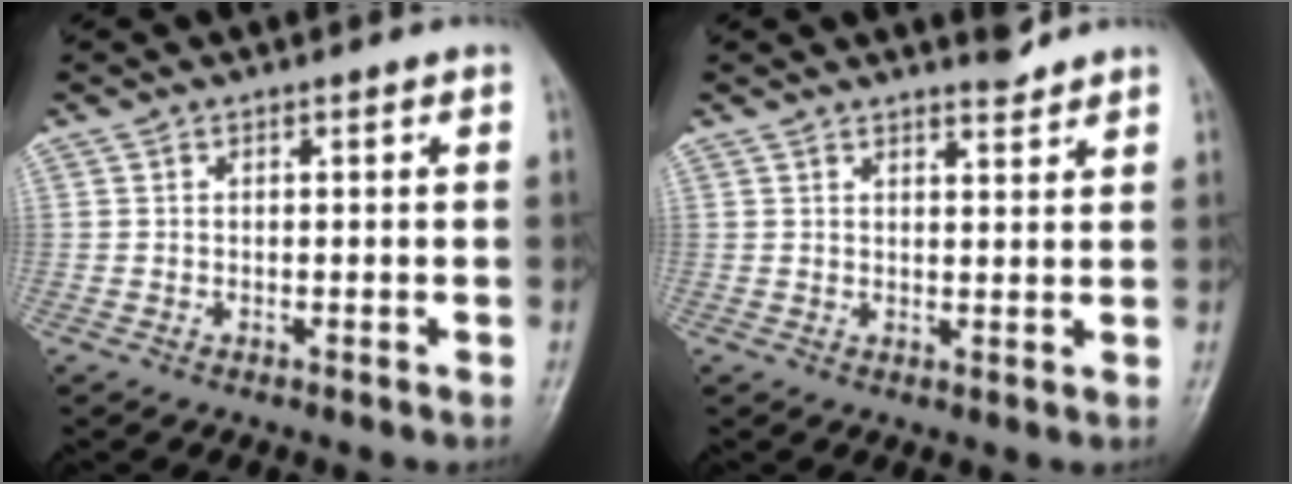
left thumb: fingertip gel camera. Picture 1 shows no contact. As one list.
[{"total": 3.3, "force": [2.9, 0.8, 1.3], "torque": [-0.010, -0.023, 0.042]}]